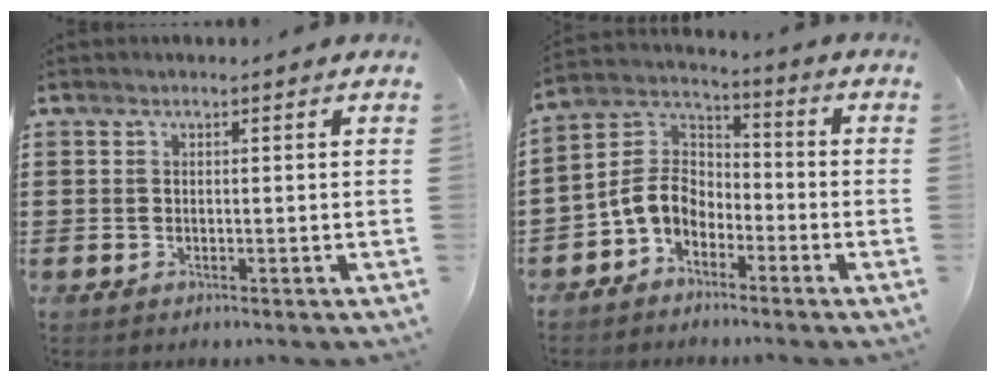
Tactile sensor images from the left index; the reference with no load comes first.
{"total": 6.5, "force": [-3.2, 4.7, 3.0], "torque": [-0.092, 0.005, -0.073]}